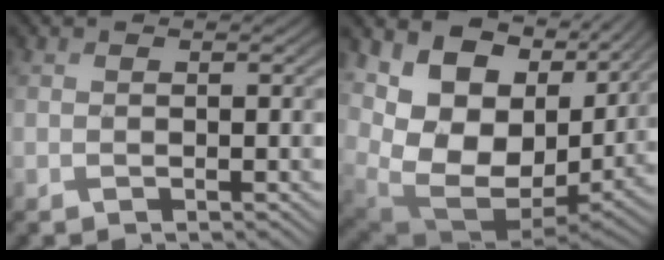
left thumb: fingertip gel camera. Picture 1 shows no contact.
{"total": 16.5, "force": [5.5, 11.4, 10.6], "torque": [-0.230, -0.019, 0.129]}